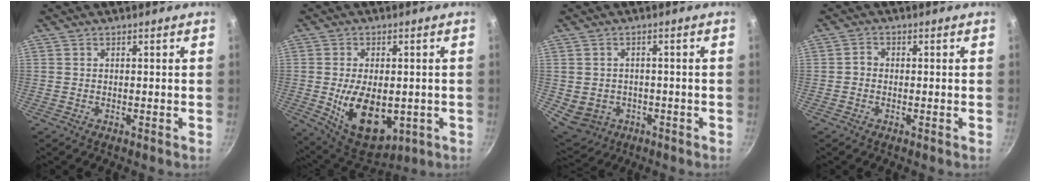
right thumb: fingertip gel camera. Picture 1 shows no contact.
{"total": 14.2, "force": [-2.5, 8.2, 11.3], "torque": [-0.164, -0.009, -0.015]}
{"total": 7.4, "force": [-2.0, 6.7, 2.5], "torque": [-0.047, 0.015, -0.017]}
{"total": 1.6, "force": [-0.3, 1.3, 0.8], "torque": [-0.006, 0.005, -0.011]}